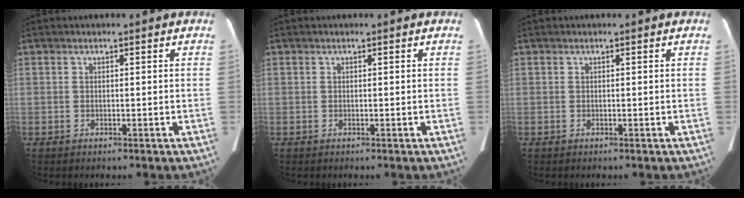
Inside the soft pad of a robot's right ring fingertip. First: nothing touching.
{"total": 0.0}
{"total": 0.0}